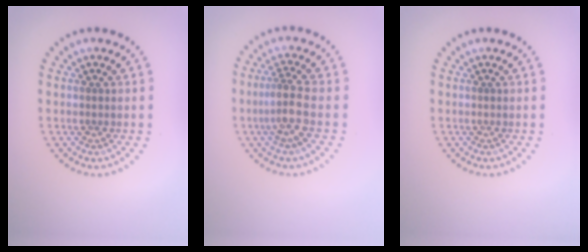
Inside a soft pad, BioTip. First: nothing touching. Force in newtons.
{"total": 2.6, "press": 2.1, "slide": 1.7}
{"total": 0.0}